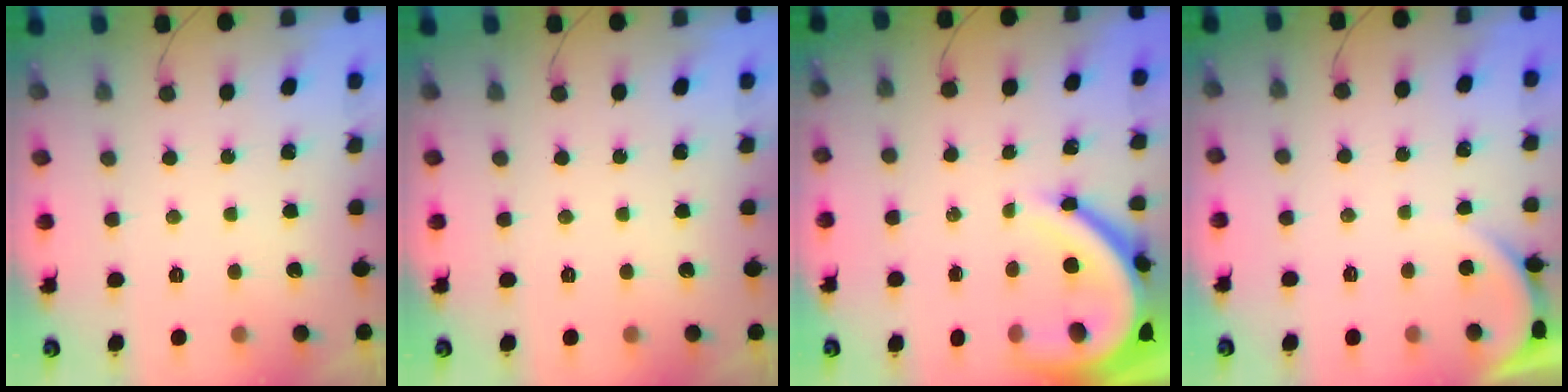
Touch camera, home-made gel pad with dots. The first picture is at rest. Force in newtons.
{"total": 0.0}
{"total": 14.8, "press": 14.8, "slide": 1.6}
{"total": 2.0, "press": 2.0, "slide": 0.2}